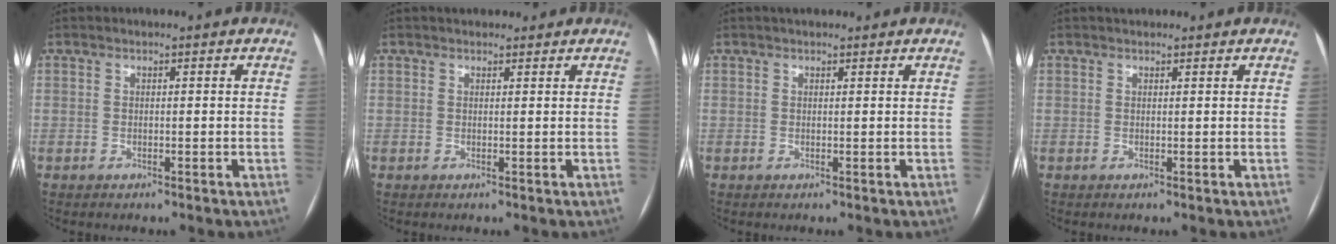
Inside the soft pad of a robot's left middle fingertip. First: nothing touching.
{"total": 2.9, "force": [2.6, 1.2, 0.8], "torque": [-0.005, 0.023, 0.034]}
{"total": 2.9, "force": [2.4, 0.9, 1.3], "torque": [-0.013, 0.028, 0.036]}
{"total": 1.9, "force": [1.6, 0.7, 0.6], "torque": [-0.004, 0.023, 0.023]}